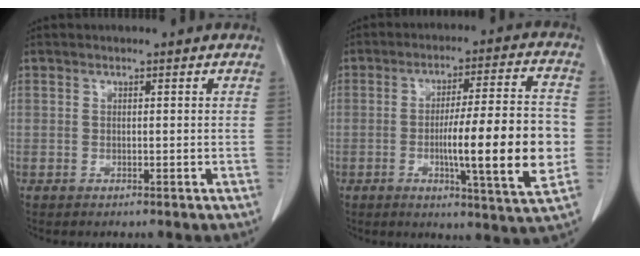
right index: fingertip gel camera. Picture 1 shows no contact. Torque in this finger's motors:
{"motor_torque": [1.45, -0.69, 0.78, 0.11]}